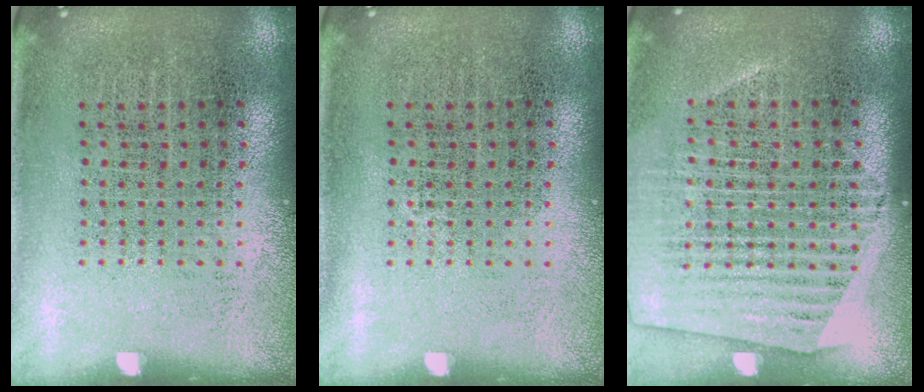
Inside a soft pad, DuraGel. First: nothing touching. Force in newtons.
{"total": 0.0}
{"total": 1.5, "press": 1.3, "slide": 0.6}